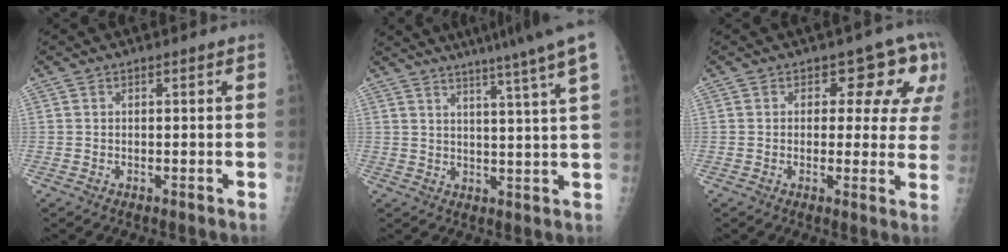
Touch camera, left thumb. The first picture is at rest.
{"total": 12.1, "force": [9.1, -1.9, 7.7], "torque": [-0.109, -0.048, 0.110]}
{"total": 8.5, "force": [4.1, 5.1, 5.4], "torque": [-0.020, -0.015, 0.037]}